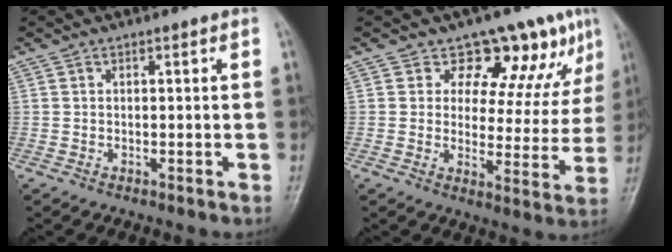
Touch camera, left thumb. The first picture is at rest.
{"total": 11.7, "force": [8.4, 6.2, 5.1], "torque": [-0.019, -0.053, 0.100]}